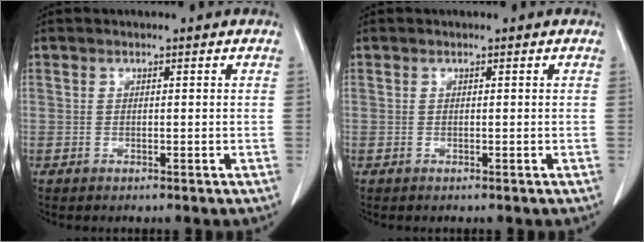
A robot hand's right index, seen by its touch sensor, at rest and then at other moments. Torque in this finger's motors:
{"motor_torque": [0.00, 0.00, 0.00, 0.00]}